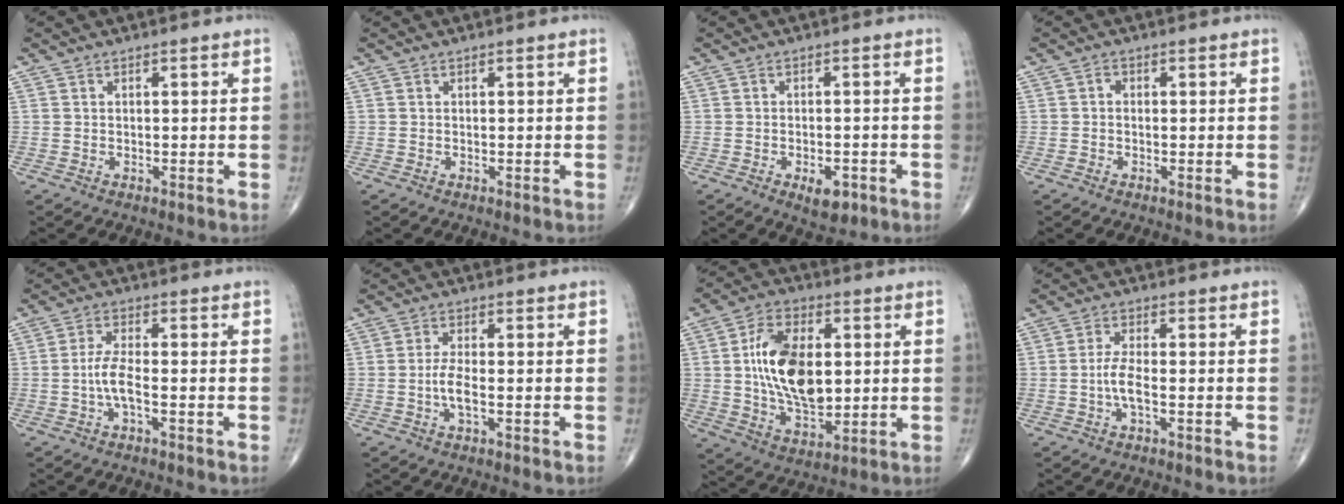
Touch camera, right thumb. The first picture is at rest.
{"total": 0.0}
{"total": 4.6, "force": [-2.2, 2.3, 3.4], "torque": [-0.042, 0.004, -0.026]}
{"total": 1.0, "force": [-0.1, 0.7, 0.7], "torque": [-0.004, 0.002, -0.008]}
{"total": 4.4, "force": [-1.3, 1.1, 4.1], "torque": [-0.092, 0.010, -0.028]}
{"total": 3.7, "force": [-0.9, 1.0, 3.4], "torque": [-0.076, 0.003, -0.020]}
{"total": 16.8, "force": [1.5, 9.5, 13.8], "torque": [-0.224, -0.009, 0.030]}
{"total": 3.9, "force": [-1.1, 1.0, 3.6], "torque": [-0.082, 0.005, -0.023]}